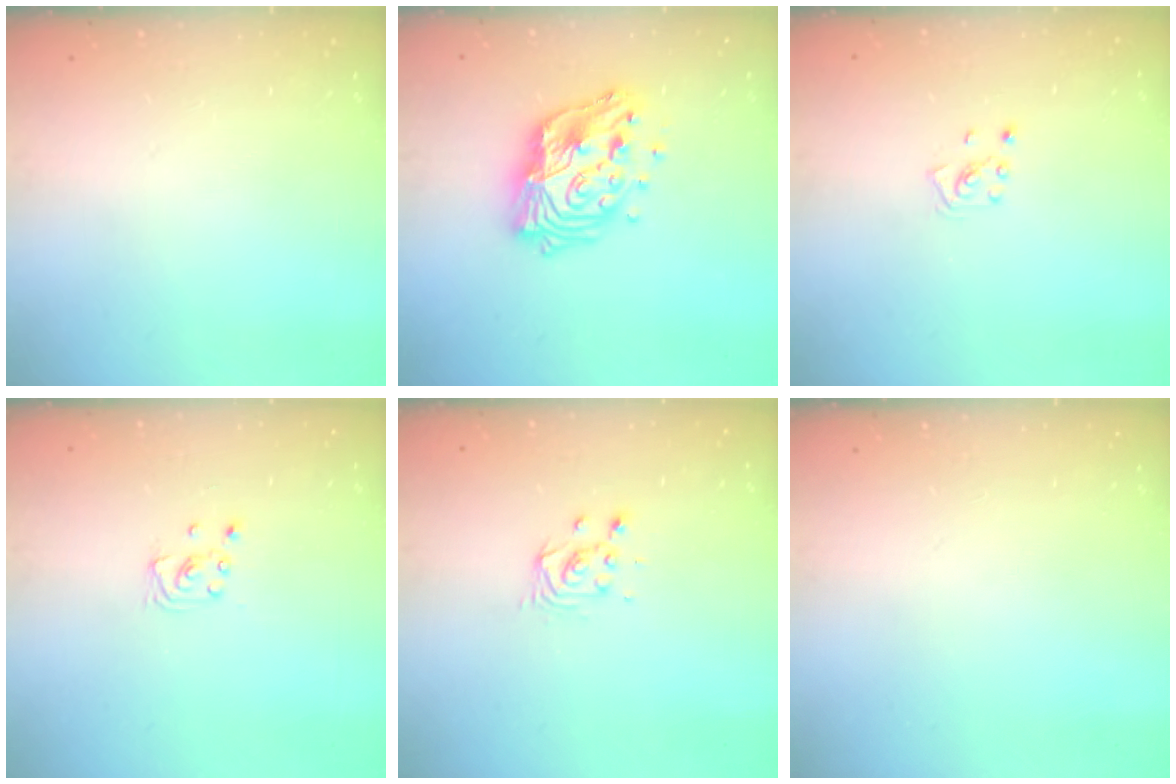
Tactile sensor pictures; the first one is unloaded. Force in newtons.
{"total": 15.9, "press": 15.9, "slide": 1.1}
{"total": 2.1, "press": 2.0, "slide": 0.3}
{"total": 2.1, "press": 2.1, "slide": 0.2}
{"total": 3.7, "press": 3.7, "slide": 0.3}
{"total": 0.0}